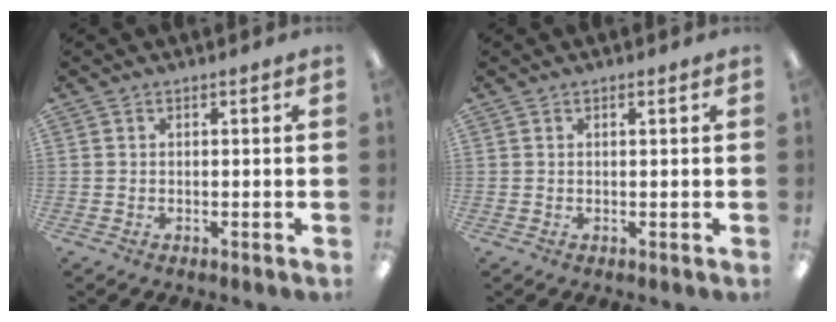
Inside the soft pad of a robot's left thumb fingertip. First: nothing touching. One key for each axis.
{"total": 0.6, "fx": 0.4, "fy": 0.2, "fz": 0.4, "tx": -0.010, "ty": 0.001, "tz": 0.008}